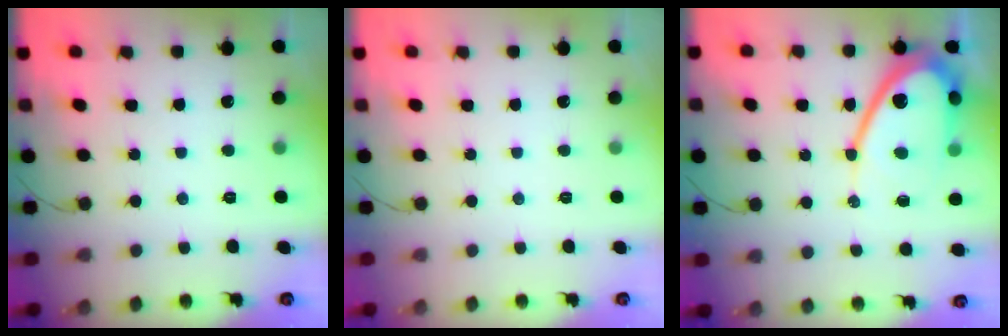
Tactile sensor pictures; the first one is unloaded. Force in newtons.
{"total": 0.0}
{"total": 14.1, "press": 14.1, "slide": 0.9}